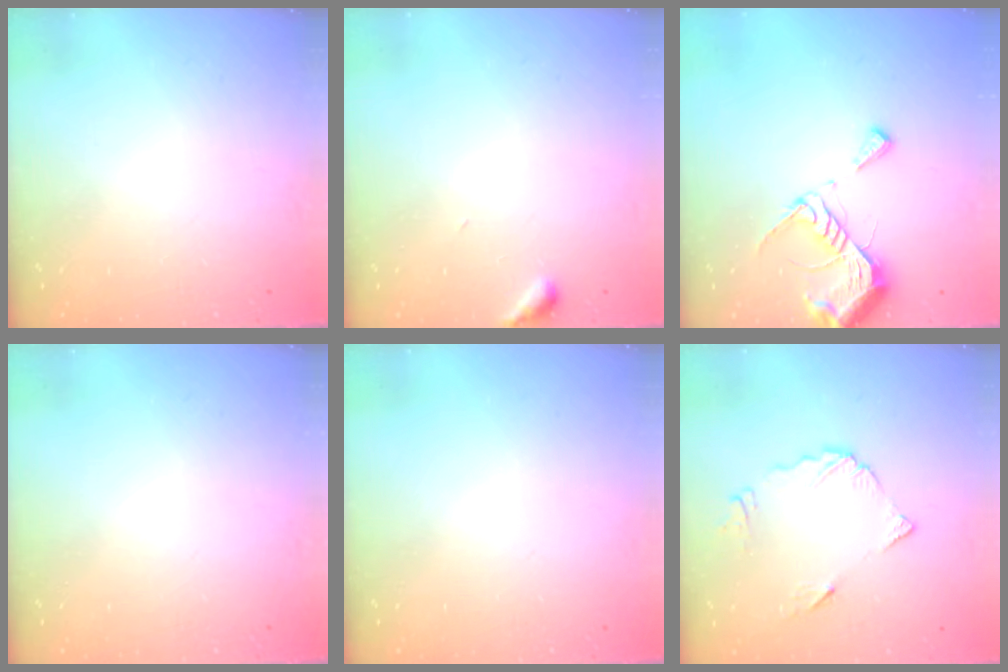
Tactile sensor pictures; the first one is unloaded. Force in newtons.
{"total": 2.9, "press": 2.9, "slide": 0.3}
{"total": 10.1, "press": 10.1, "slide": 0.7}
{"total": 0.0}
{"total": 0.0}
{"total": 7.9, "press": 7.8, "slide": 1.0}